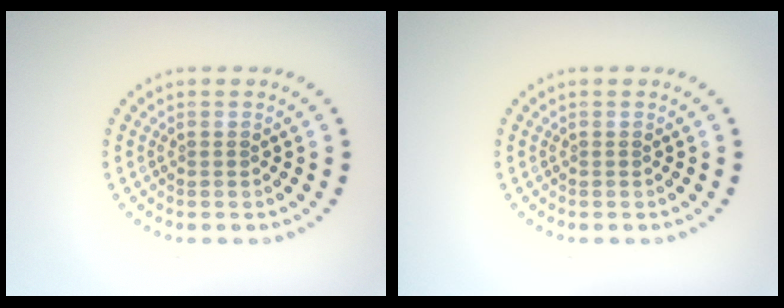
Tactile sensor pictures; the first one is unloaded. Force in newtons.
{"total": 0.0}